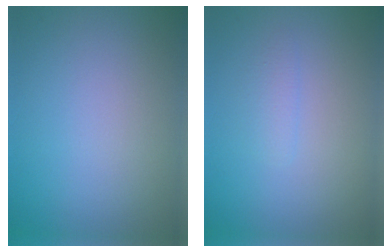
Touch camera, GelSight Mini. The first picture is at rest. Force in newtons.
{"total": 1.0, "press": 1.0, "slide": 0.1}